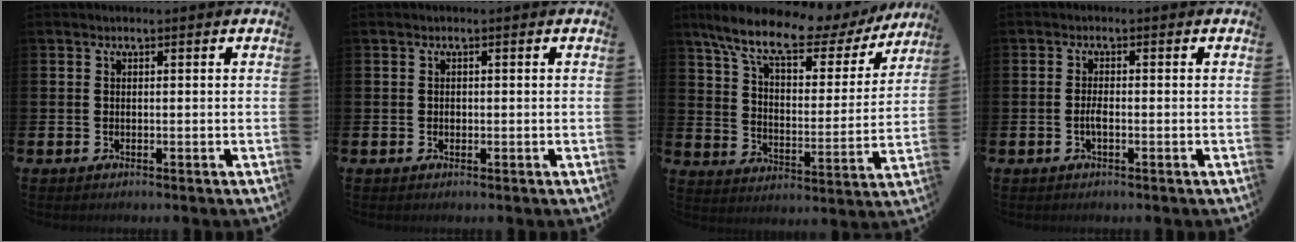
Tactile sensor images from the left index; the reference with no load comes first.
{"total": 0.5, "force": [-0.1, 0.5, 0.2], "torque": [-0.004, 0.005, -0.003]}
{"total": 11.3, "force": [8.9, 3.7, 6.0], "torque": [-0.150, -0.045, 0.150]}
{"total": 1.5, "force": [-0.6, 0.4, 1.3], "torque": [-0.033, 0.004, -0.010]}